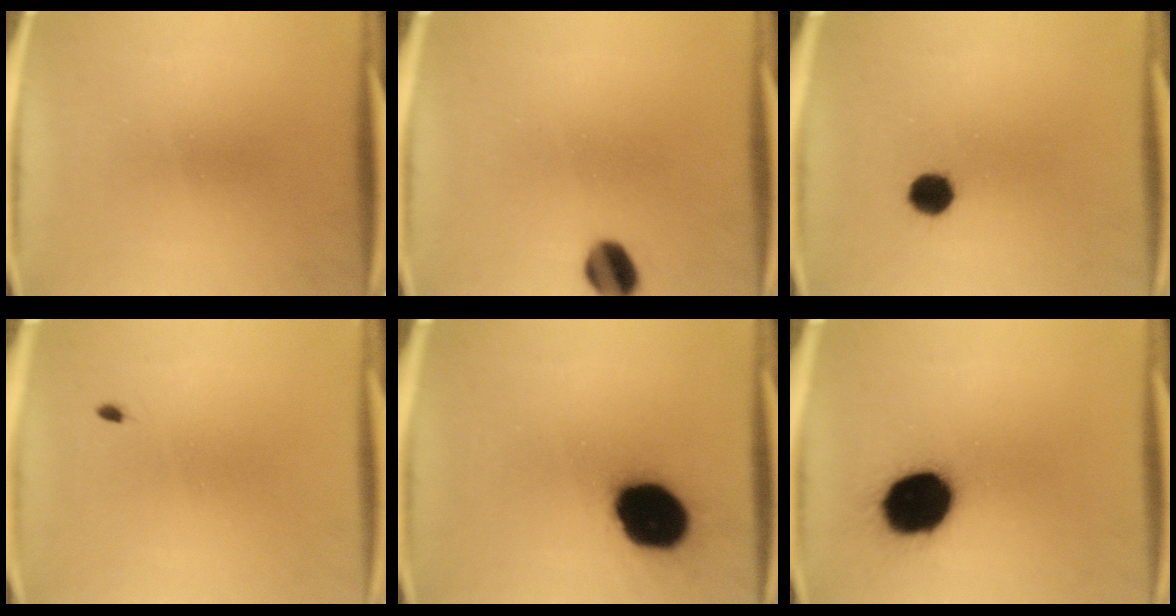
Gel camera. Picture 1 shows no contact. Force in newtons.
{"total": 6.3}
{"total": 4.7}
{"total": 0.5}
{"total": 19.3}
{"total": 18.1}